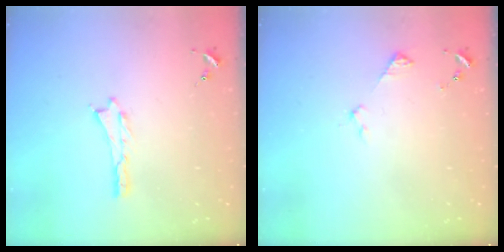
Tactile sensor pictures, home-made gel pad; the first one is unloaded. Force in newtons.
{"total": 2.9, "press": 2.9, "slide": 0.3}